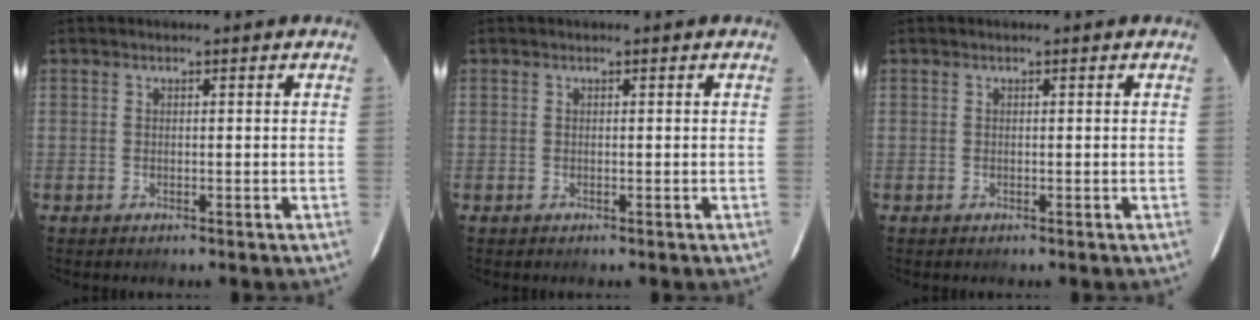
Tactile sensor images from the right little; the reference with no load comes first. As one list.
[{"total": 0.0}, {"total": 0.0}]